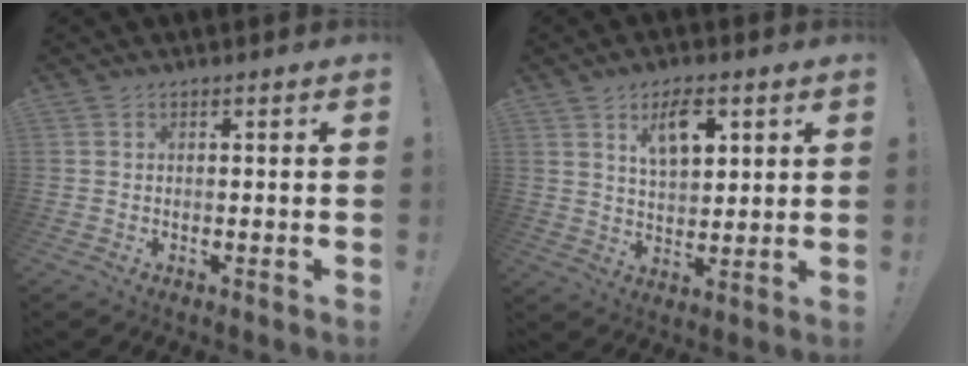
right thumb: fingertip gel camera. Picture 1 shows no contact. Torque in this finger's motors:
{"motor_torque": [0.77, 0.89, 0.16, 0.09, 0.05]}